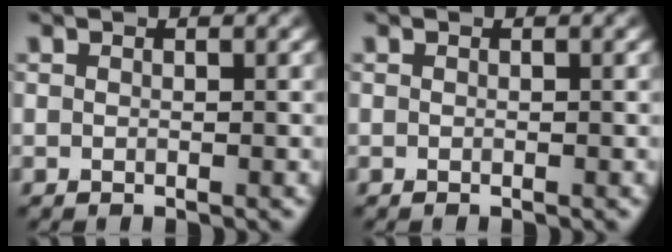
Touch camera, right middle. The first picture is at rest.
{"total": 0.0}